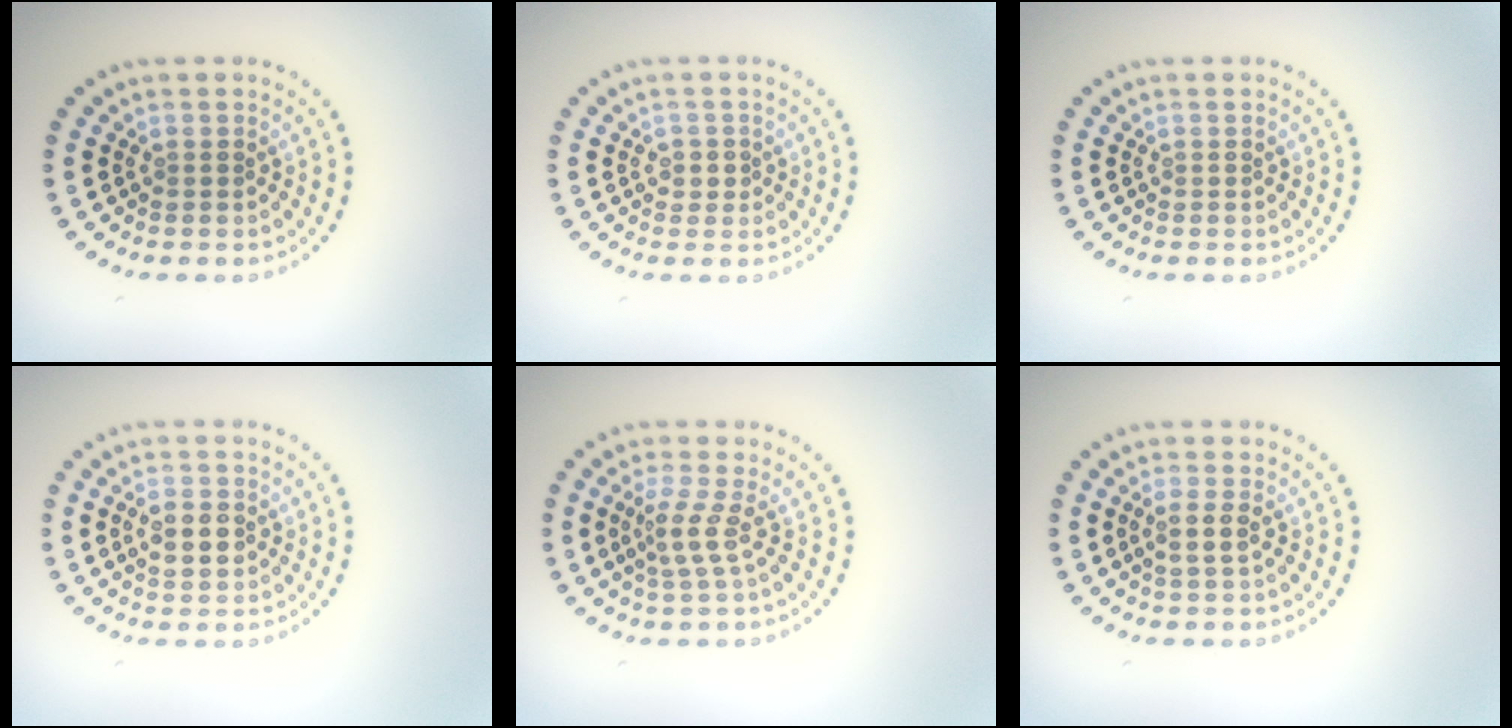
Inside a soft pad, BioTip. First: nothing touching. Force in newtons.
{"total": 1.1, "press": 1.0, "slide": 0.6}
{"total": 0.0}
{"total": 2.7, "press": 2.7, "slide": 0.1}
{"total": 2.2, "press": 1.4, "slide": 1.6}
{"total": 1.5, "press": 1.3, "slide": 0.7}